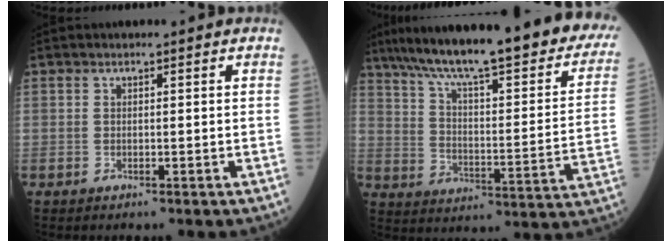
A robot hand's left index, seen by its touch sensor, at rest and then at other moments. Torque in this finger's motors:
{"motor_torque": [0.46, -1.20, 1.05, 0.21]}